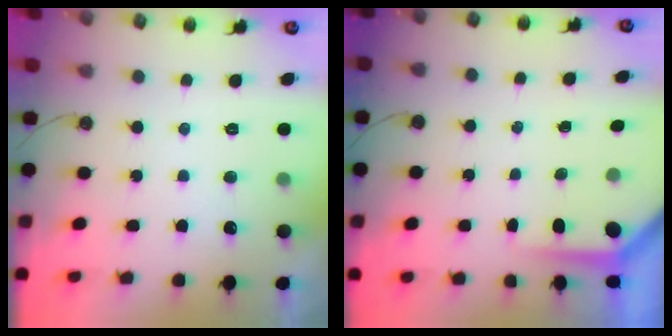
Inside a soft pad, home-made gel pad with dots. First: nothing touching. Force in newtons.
{"total": 3.9, "press": 3.9, "slide": 0.2}